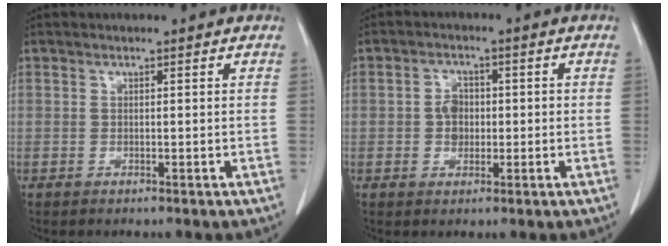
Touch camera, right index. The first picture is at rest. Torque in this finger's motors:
{"motor_torque": [0.04, 0.04, 0.05, 0.01]}